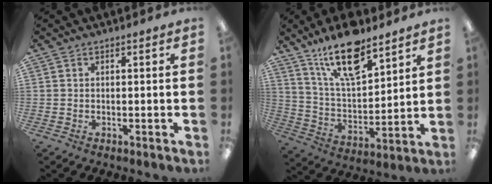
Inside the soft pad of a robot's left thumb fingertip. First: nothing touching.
{"total": 17.7, "force": [12.2, 6.7, 10.9], "torque": [-0.188, -0.061, 0.208]}